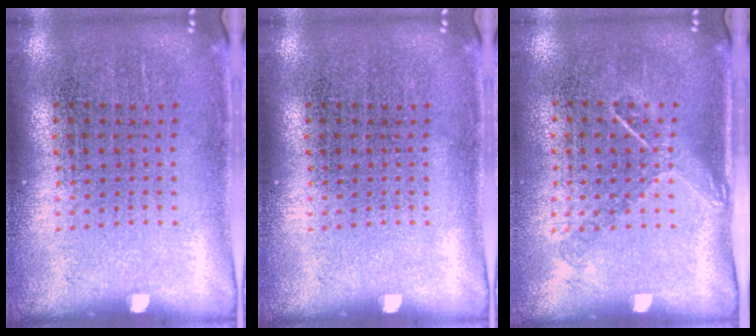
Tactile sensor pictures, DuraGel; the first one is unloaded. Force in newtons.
{"total": 0.0}
{"total": 1.3, "press": 1.0, "slide": 0.9}